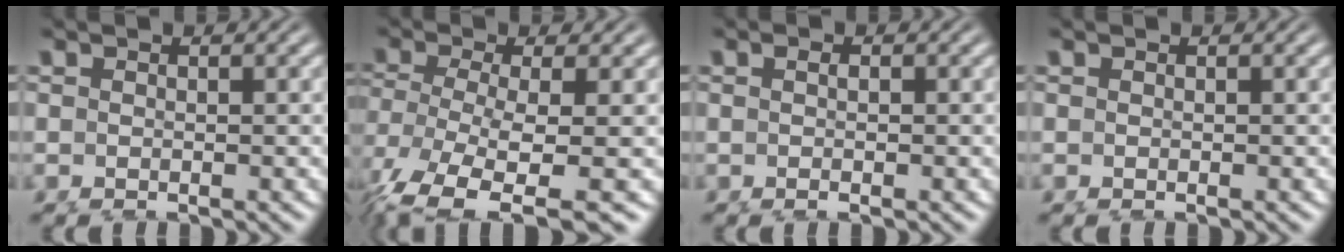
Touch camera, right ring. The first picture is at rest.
{"total": 11.4, "force": [-8.1, 5.2, 6.0], "torque": [-0.158, -0.086, -0.089]}
{"total": 0.8, "force": [-0.3, -0.3, 0.7], "torque": [-0.004, -0.002, -0.001]}
{"total": 0.0}